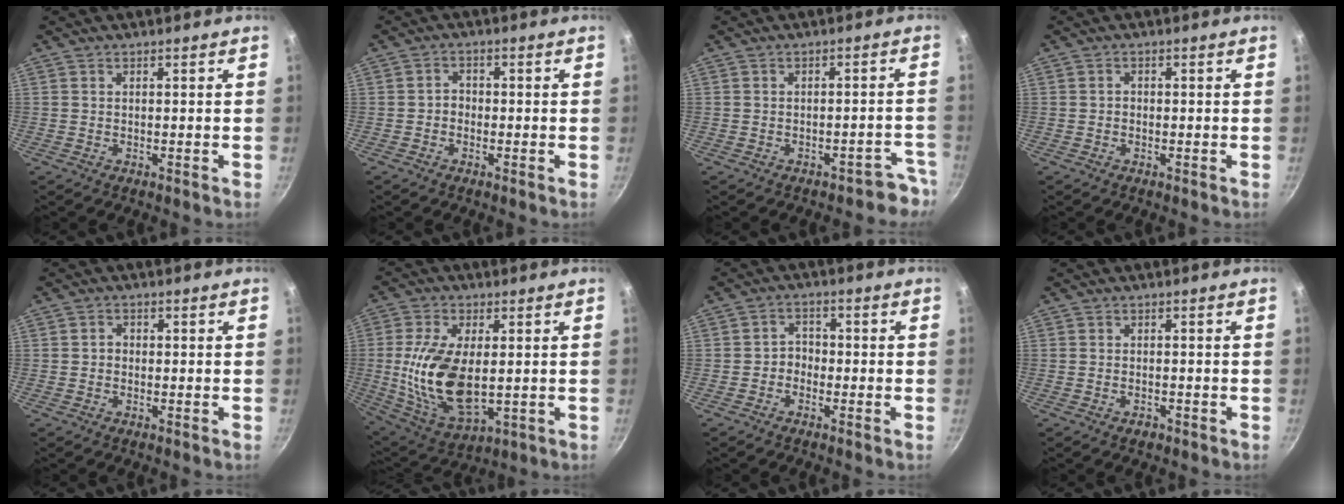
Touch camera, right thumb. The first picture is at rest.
{"total": 2.4, "force": [-0.5, 2.0, 1.2], "torque": [-0.008, 0.012, -0.011]}
{"total": 4.6, "force": [-3.6, 2.4, 1.6], "torque": [0.024, 0.052, -0.027]}
{"total": 1.0, "force": [-0.2, 0.9, 0.5], "torque": [-0.008, 0.004, -0.003]}
{"total": 1.6, "force": [-0.3, 1.4, 0.8], "torque": [-0.010, 0.007, -0.008]}
{"total": 16.9, "force": [0.3, 8.7, 14.5], "torque": [-0.275, -0.011, 0.017]}
{"total": 3.2, "force": [-1.3, 2.6, 1.3], "torque": [0.000, 0.018, -0.028]}
{"total": 1.5, "force": [-0.9, 0.8, 0.8], "torque": [-0.015, 0.008, -0.011]}